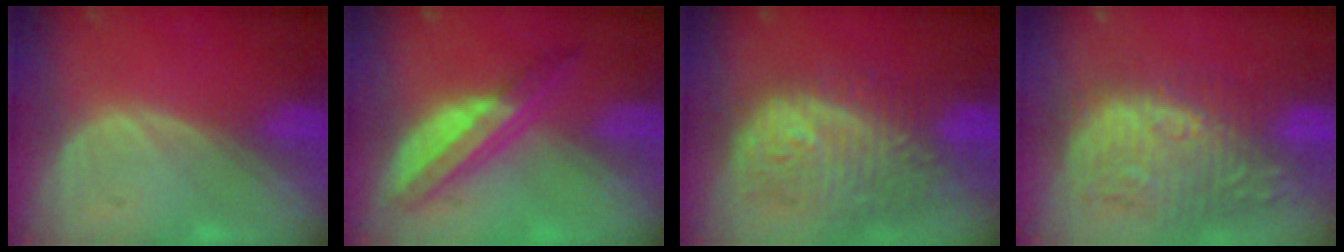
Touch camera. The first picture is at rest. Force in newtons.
{"total": 6.5, "press": 5.7, "slide": 3.1}
{"total": 12.2, "press": 10.9, "slide": 5.6}
{"total": 12.8, "press": 11.7, "slide": 5.4}